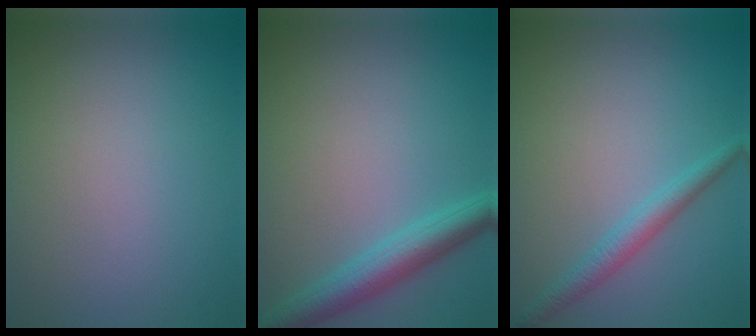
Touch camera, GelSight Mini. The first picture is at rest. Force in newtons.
{"total": 4.3, "press": 4.3, "slide": 0.2}
{"total": 2.3, "press": 2.3, "slide": 0.2}